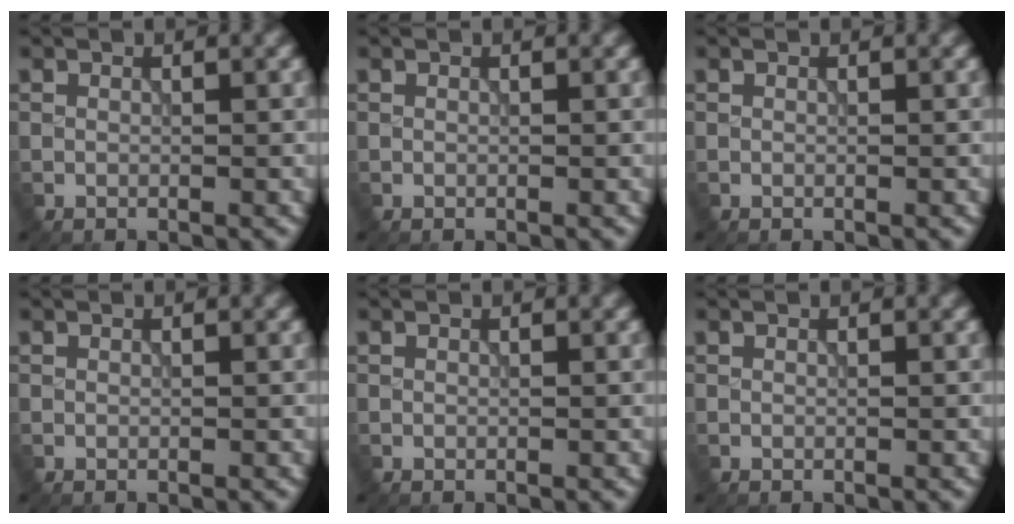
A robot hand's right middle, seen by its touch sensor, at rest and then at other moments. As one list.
[{"total": 0.0}, {"total": 0.0}, {"total": 0.0}, {"total": 0.0}, {"total": 0.0}]